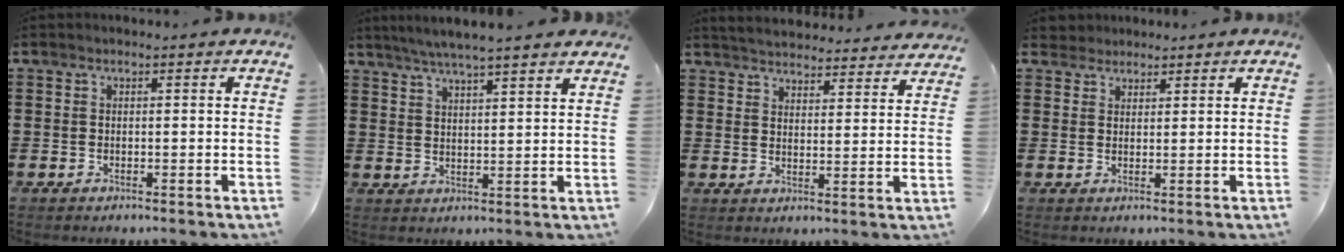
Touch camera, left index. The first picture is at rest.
{"total": 4.9, "force": [4.5, -0.3, 1.8], "torque": [-0.050, -0.019, 0.080]}
{"total": 4.2, "force": [4.2, -0.2, 0.2], "torque": [-0.022, -0.028, 0.073]}
{"total": 2.2, "force": [2.0, 1.0, -0.2], "torque": [-0.003, 0.008, 0.039]}